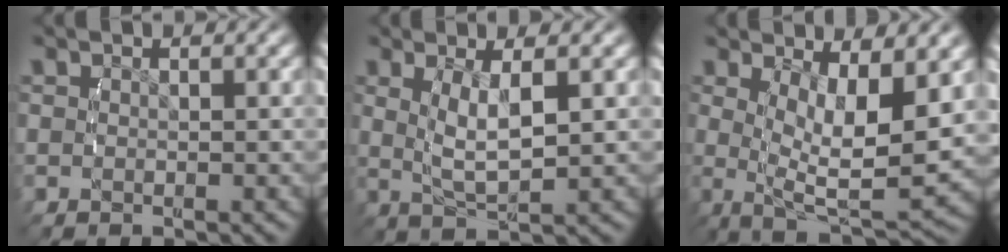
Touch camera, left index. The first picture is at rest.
{"total": 4.5, "force": [0.2, 2.0, 4.0], "torque": [-0.082, -0.007, 0.005]}
{"total": 8.7, "force": [-0.5, 4.3, 7.5], "torque": [-0.128, -0.034, -0.003]}